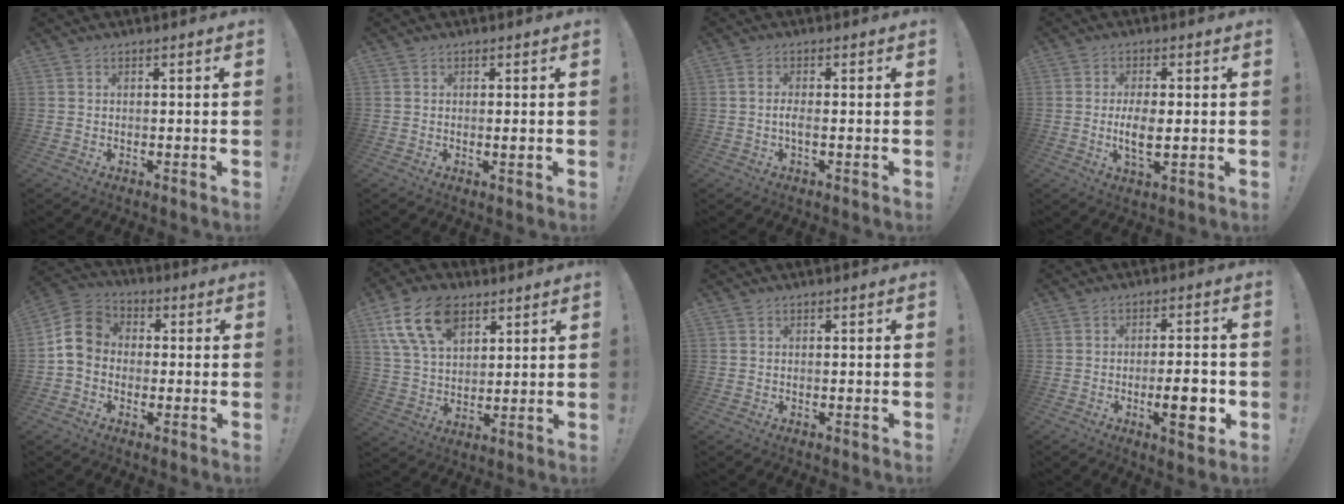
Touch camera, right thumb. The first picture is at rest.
{"total": 1.0, "force": [-0.1, -0.1, 1.0], "torque": [-0.010, -0.005, -0.004]}
{"total": 2.9, "force": [-0.5, 0.8, 2.7], "torque": [-0.060, 0.003, -0.011]}
{"total": 6.7, "force": [-0.6, 2.5, 6.2], "torque": [-0.119, -0.008, -0.013]}
{"total": 10.2, "force": [0.1, 8.4, 5.8], "torque": [-0.098, 0.024, 0.012]}
{"total": 16.0, "force": [8.4, 9.9, 9.4], "torque": [-0.169, -0.030, 0.158]}
{"total": 0.0}
{"total": 9.6, "force": [-3.1, 2.4, 8.7], "torque": [-0.121, 0.008, -0.048]}